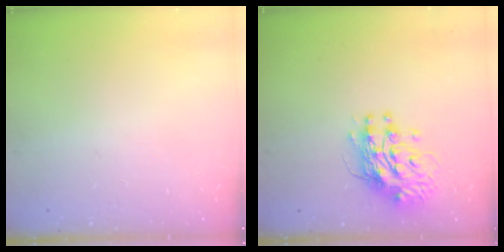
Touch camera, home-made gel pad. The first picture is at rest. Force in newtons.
{"total": 11.0, "press": 10.9, "slide": 1.0}